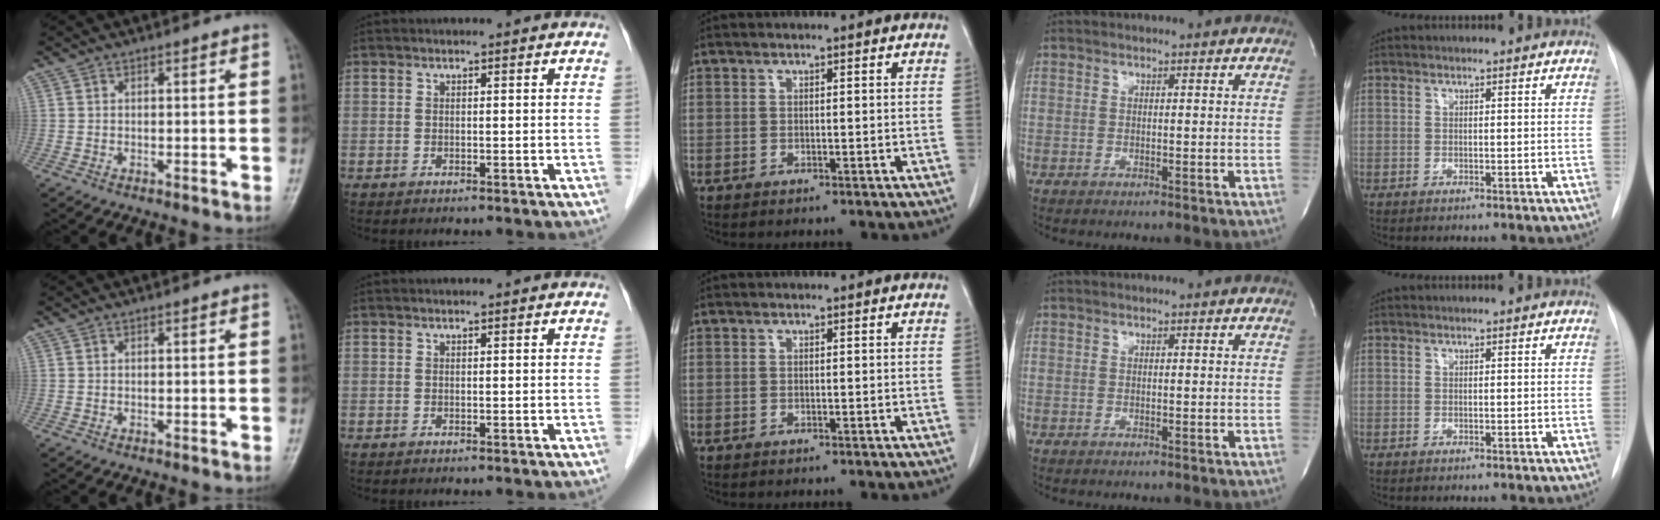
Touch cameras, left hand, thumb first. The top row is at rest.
{}